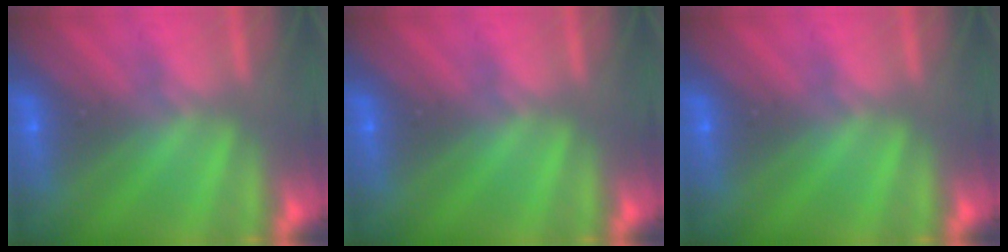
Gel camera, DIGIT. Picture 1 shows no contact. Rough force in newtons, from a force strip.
{"total": 0.0}
{"total": 0.0}